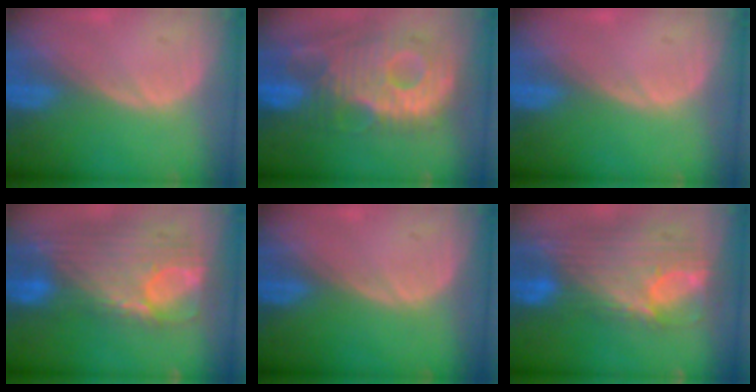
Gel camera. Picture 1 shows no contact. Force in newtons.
{"total": 12.7, "press": 11.1, "slide": 6.2}
{"total": 0.0}
{"total": 12.3, "press": 10.4, "slide": 6.5}
{"total": 0.0}
{"total": 12.1, "press": 10.3, "slide": 6.4}